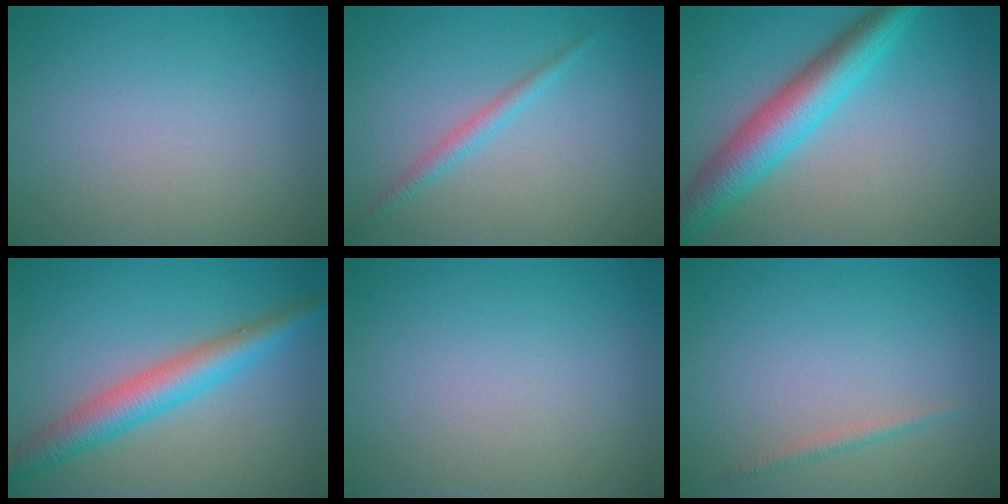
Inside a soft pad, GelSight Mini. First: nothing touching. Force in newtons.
{"total": 1.5, "press": 1.5, "slide": 0.1}
{"total": 6.5, "press": 6.5, "slide": 0.1}
{"total": 5.0, "press": 5.0, "slide": 0.1}
{"total": 0.0}
{"total": 0.9, "press": 0.9, "slide": 0.1}